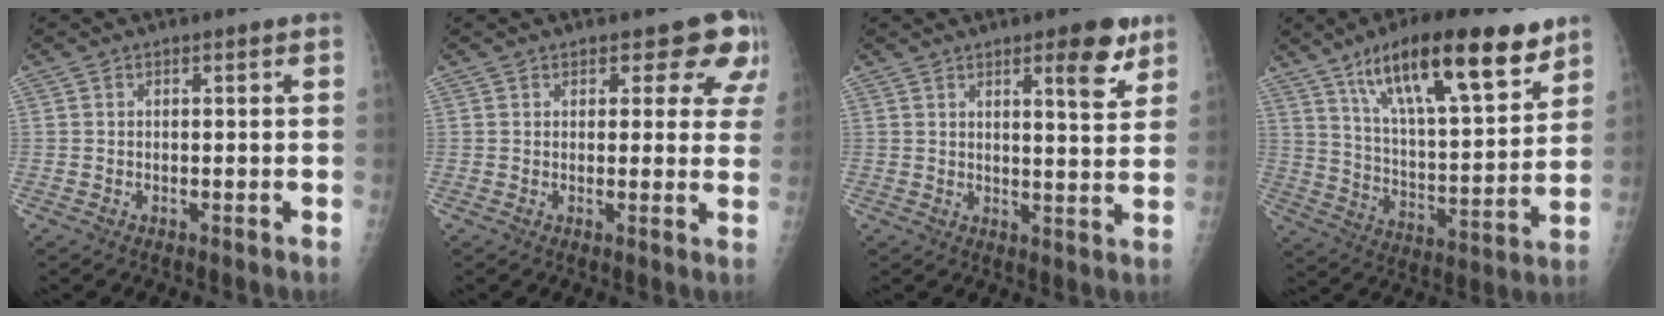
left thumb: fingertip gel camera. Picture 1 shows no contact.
{"total": 6.9, "force": [4.8, 3.7, 3.4], "torque": [0.006, -0.021, 0.043]}
{"total": 7.8, "force": [4.6, 2.0, 6.0], "torque": [-0.067, -0.026, 0.060]}
{"total": 22.8, "force": [14.0, 6.9, 16.7], "torque": [-0.247, -0.048, 0.236]}